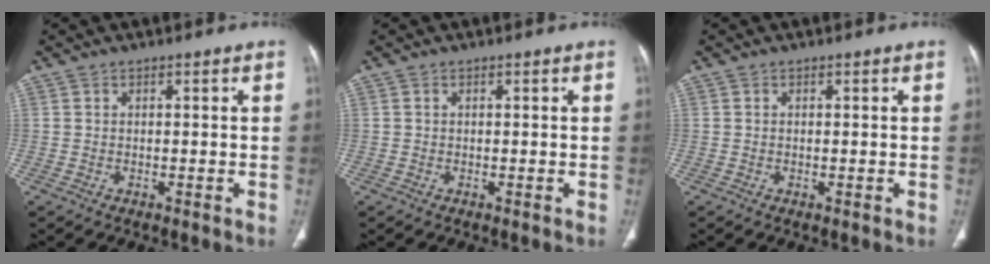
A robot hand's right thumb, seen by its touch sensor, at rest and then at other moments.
{"total": 0.0}
{"total": 0.0}